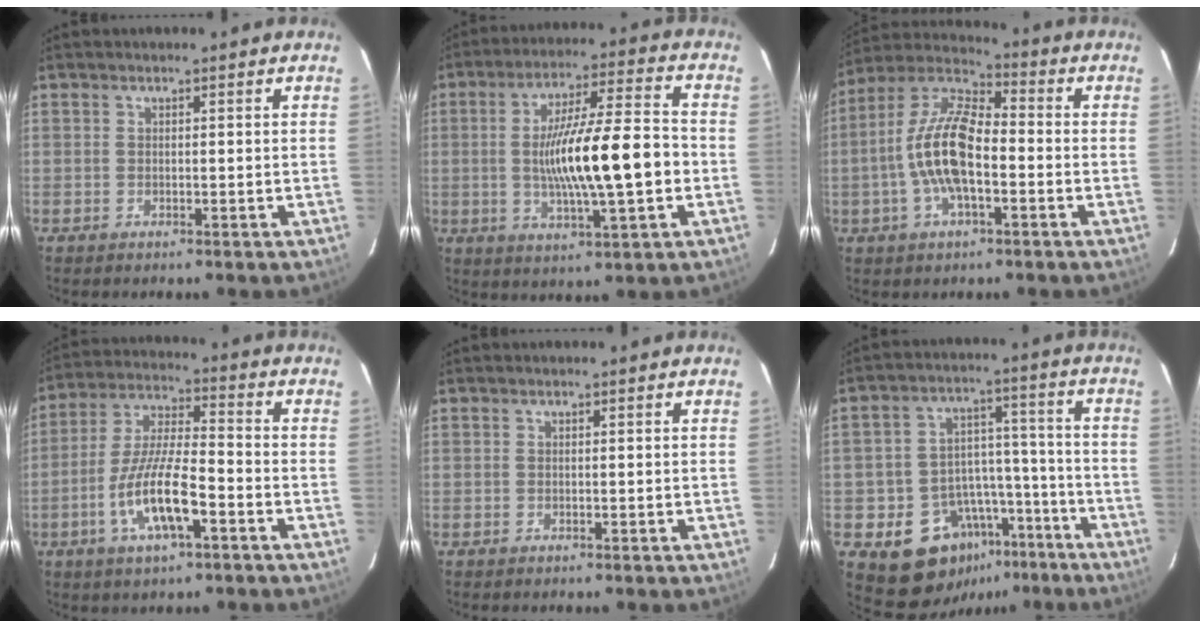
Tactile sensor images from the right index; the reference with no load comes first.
{"total": 16.3, "force": [-2.1, 2.3, 16.0], "torque": [-0.270, 0.000, -0.028]}
{"total": 13.4, "force": [-2.8, 5.3, 11.9], "torque": [-0.243, 0.010, -0.058]}
{"total": 12.6, "force": [-5.3, 3.1, 11.0], "torque": [-0.224, -0.004, -0.098]}
{"total": 0.0}
{"total": 15.6, "force": [-9.5, 11.4, 4.9], "torque": [-0.104, 0.059, -0.113]}